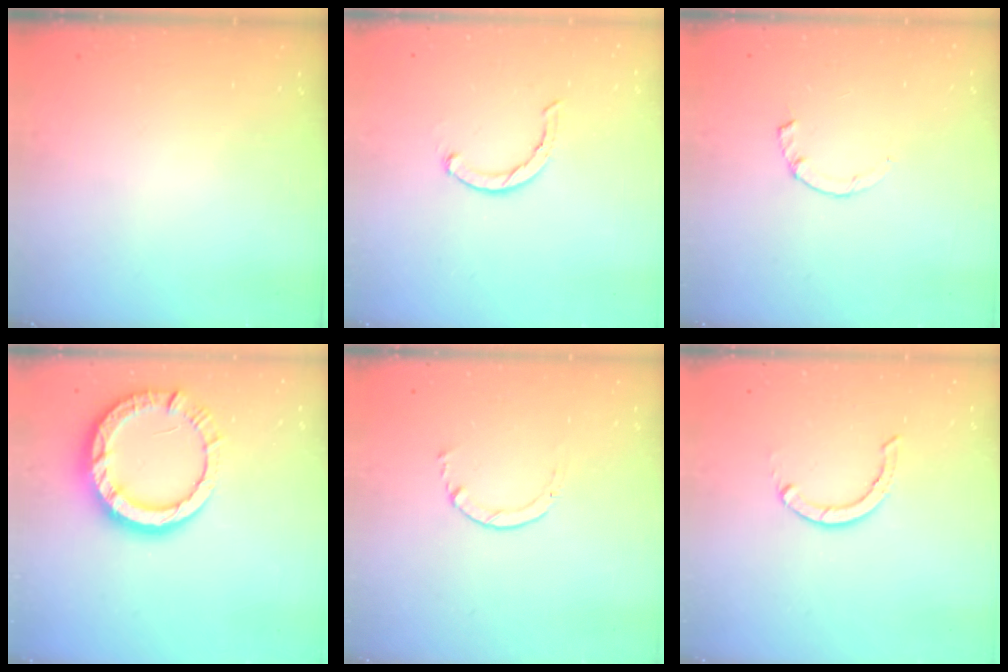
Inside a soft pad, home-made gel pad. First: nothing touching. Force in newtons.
{"total": 1.8, "press": 1.8, "slide": 0.4}
{"total": 1.0, "press": 0.9, "slide": 0.2}
{"total": 13.3, "press": 13.2, "slide": 1.6}
{"total": 1.7, "press": 1.6, "slide": 0.2}
{"total": 2.9, "press": 2.9, "slide": 0.1}